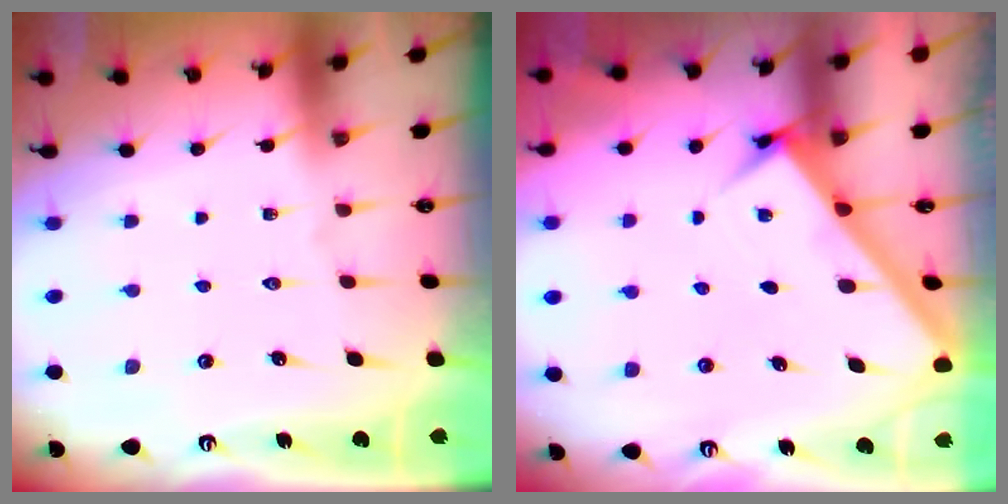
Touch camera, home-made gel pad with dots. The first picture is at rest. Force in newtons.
{"total": 2.9, "press": 2.8, "slide": 0.2}